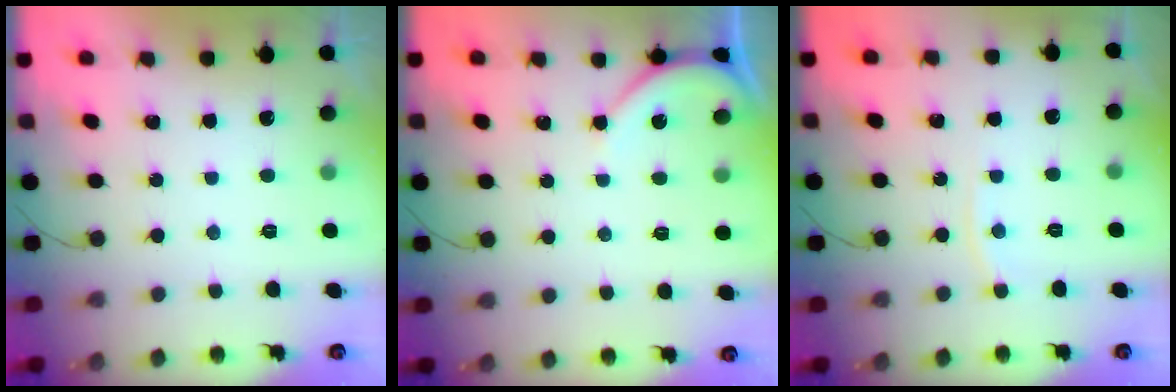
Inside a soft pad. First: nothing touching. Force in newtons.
{"total": 4.7, "press": 4.7, "slide": 0.5}
{"total": 3.2, "press": 3.2, "slide": 0.5}